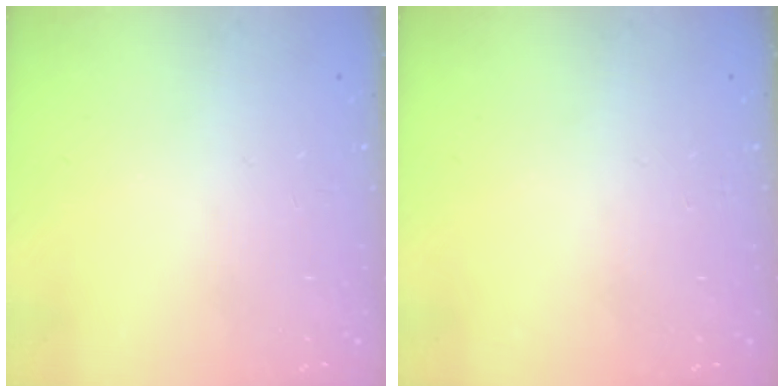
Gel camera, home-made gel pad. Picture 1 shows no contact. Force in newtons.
{"total": 0.0}